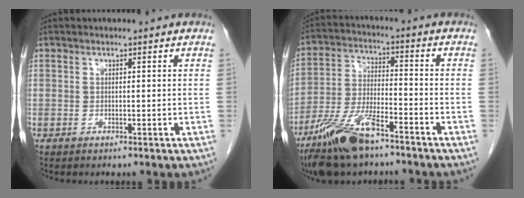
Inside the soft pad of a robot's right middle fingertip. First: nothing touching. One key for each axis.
{"total": 12.4, "fx": -8.6, "fy": 3.3, "fz": 8.3, "tx": -0.173, "ty": -0.014, "tz": -0.160}